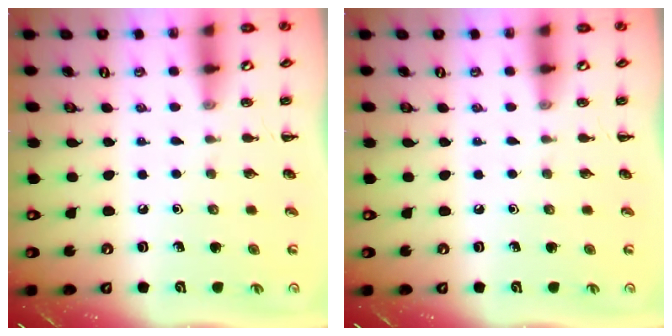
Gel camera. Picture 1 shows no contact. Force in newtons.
{"total": 0.0}